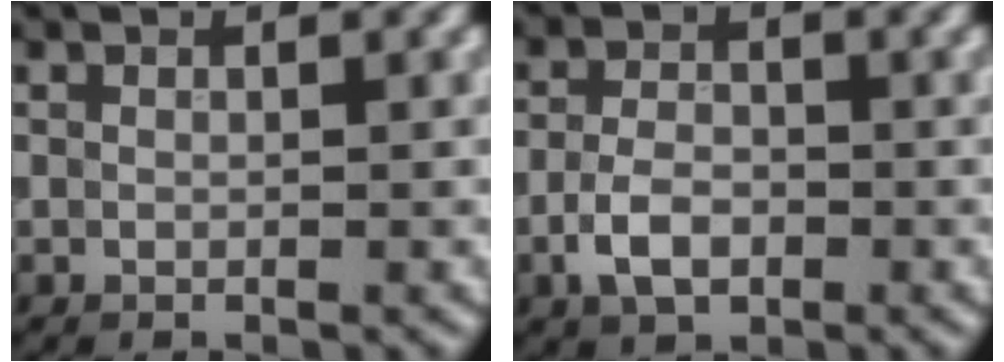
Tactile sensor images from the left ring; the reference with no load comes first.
{"total": 3.4, "force": [-1.4, 2.0, 2.4], "torque": [-0.045, 0.002, -0.032]}